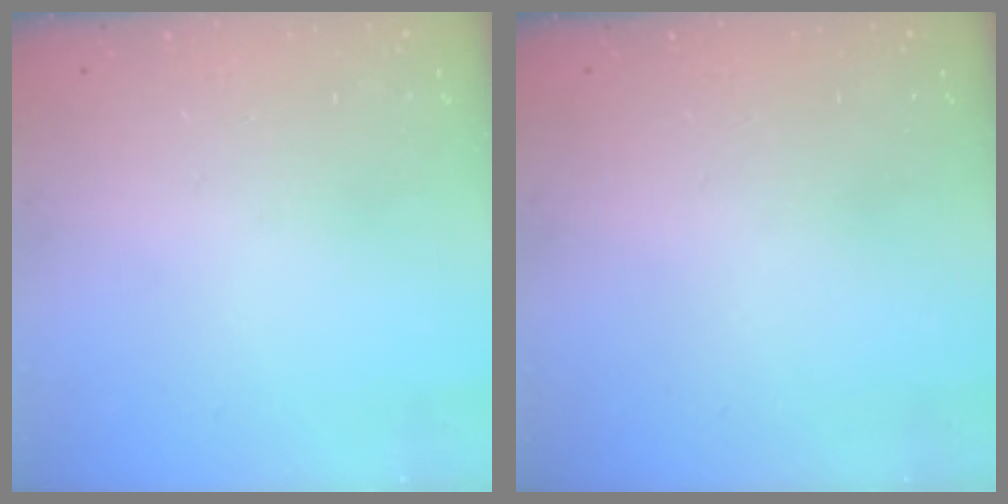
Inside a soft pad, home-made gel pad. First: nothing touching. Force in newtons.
{"total": 0.0}